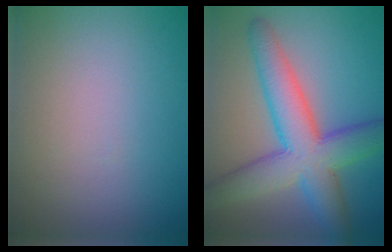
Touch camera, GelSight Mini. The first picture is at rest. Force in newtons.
{"total": 8.4, "press": 8.4, "slide": 0.2}